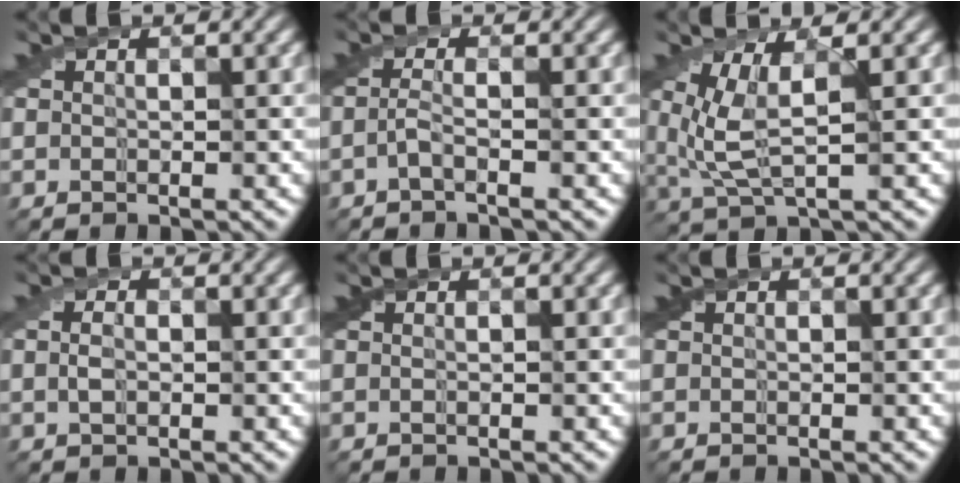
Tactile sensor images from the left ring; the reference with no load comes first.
{"total": 1.4, "force": [-0.8, -0.3, 1.1], "torque": [-0.032, -0.002, -0.021]}
{"total": 4.3, "force": [0.8, 1.2, 4.1], "torque": [-0.111, -0.009, 0.021]}
{"total": 1.5, "force": [0.0, 0.9, 1.2], "torque": [-0.034, 0.001, 0.004]}
{"total": 0.0}
{"total": 0.0}